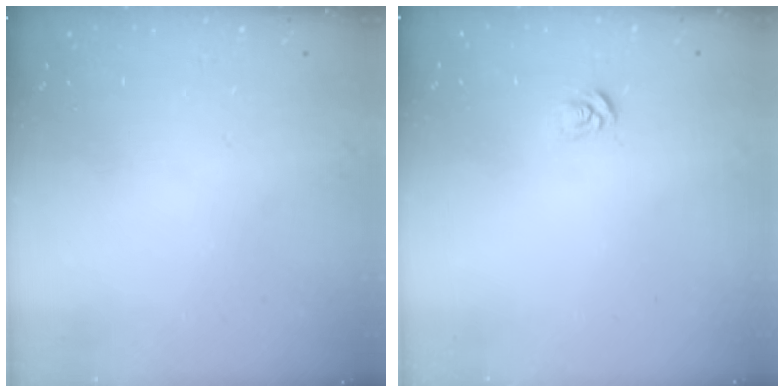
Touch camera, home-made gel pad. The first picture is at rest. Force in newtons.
{"total": 4.2, "press": 4.2, "slide": 0.3}